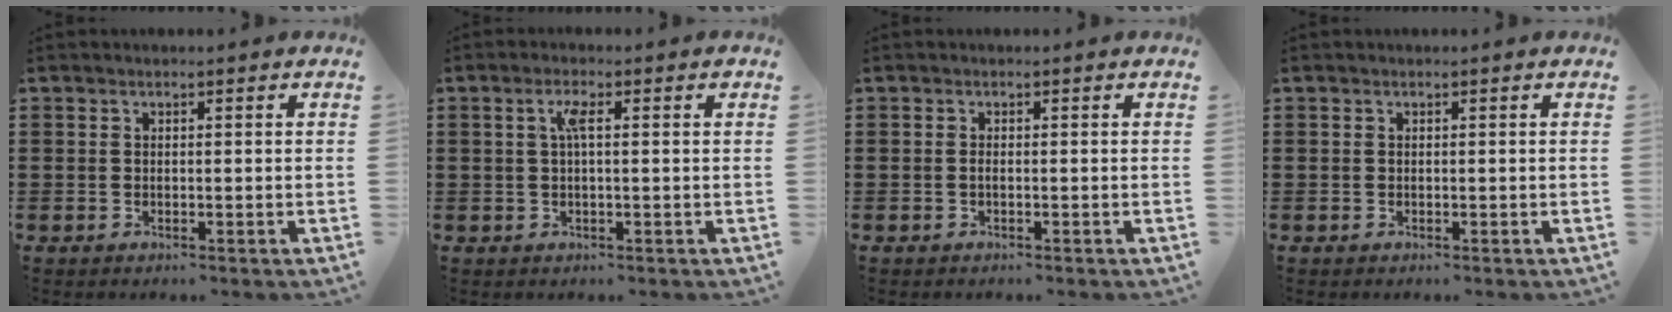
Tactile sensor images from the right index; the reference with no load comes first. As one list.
[{"total": 2.7, "force": [0.5, 0.2, 2.7], "torque": [-0.054, 0.003, 0.005]}, {"total": 0.5, "force": [-0.2, 0.1, 0.5], "torque": [-0.010, -0.003, -0.002]}, {"total": 0.0}]